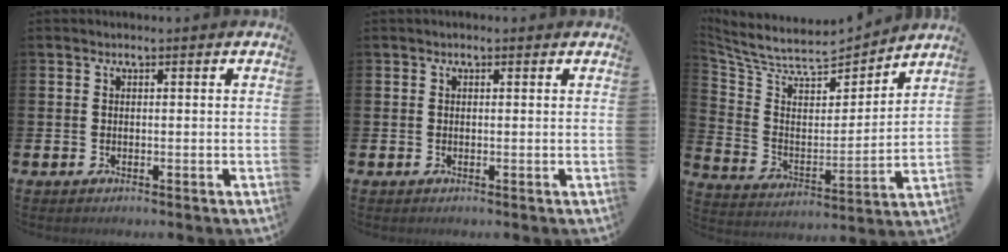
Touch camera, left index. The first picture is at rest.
{"total": 0.0}
{"total": 7.5, "force": [6.8, 2.4, 2.2], "torque": [-0.084, -0.057, 0.115]}